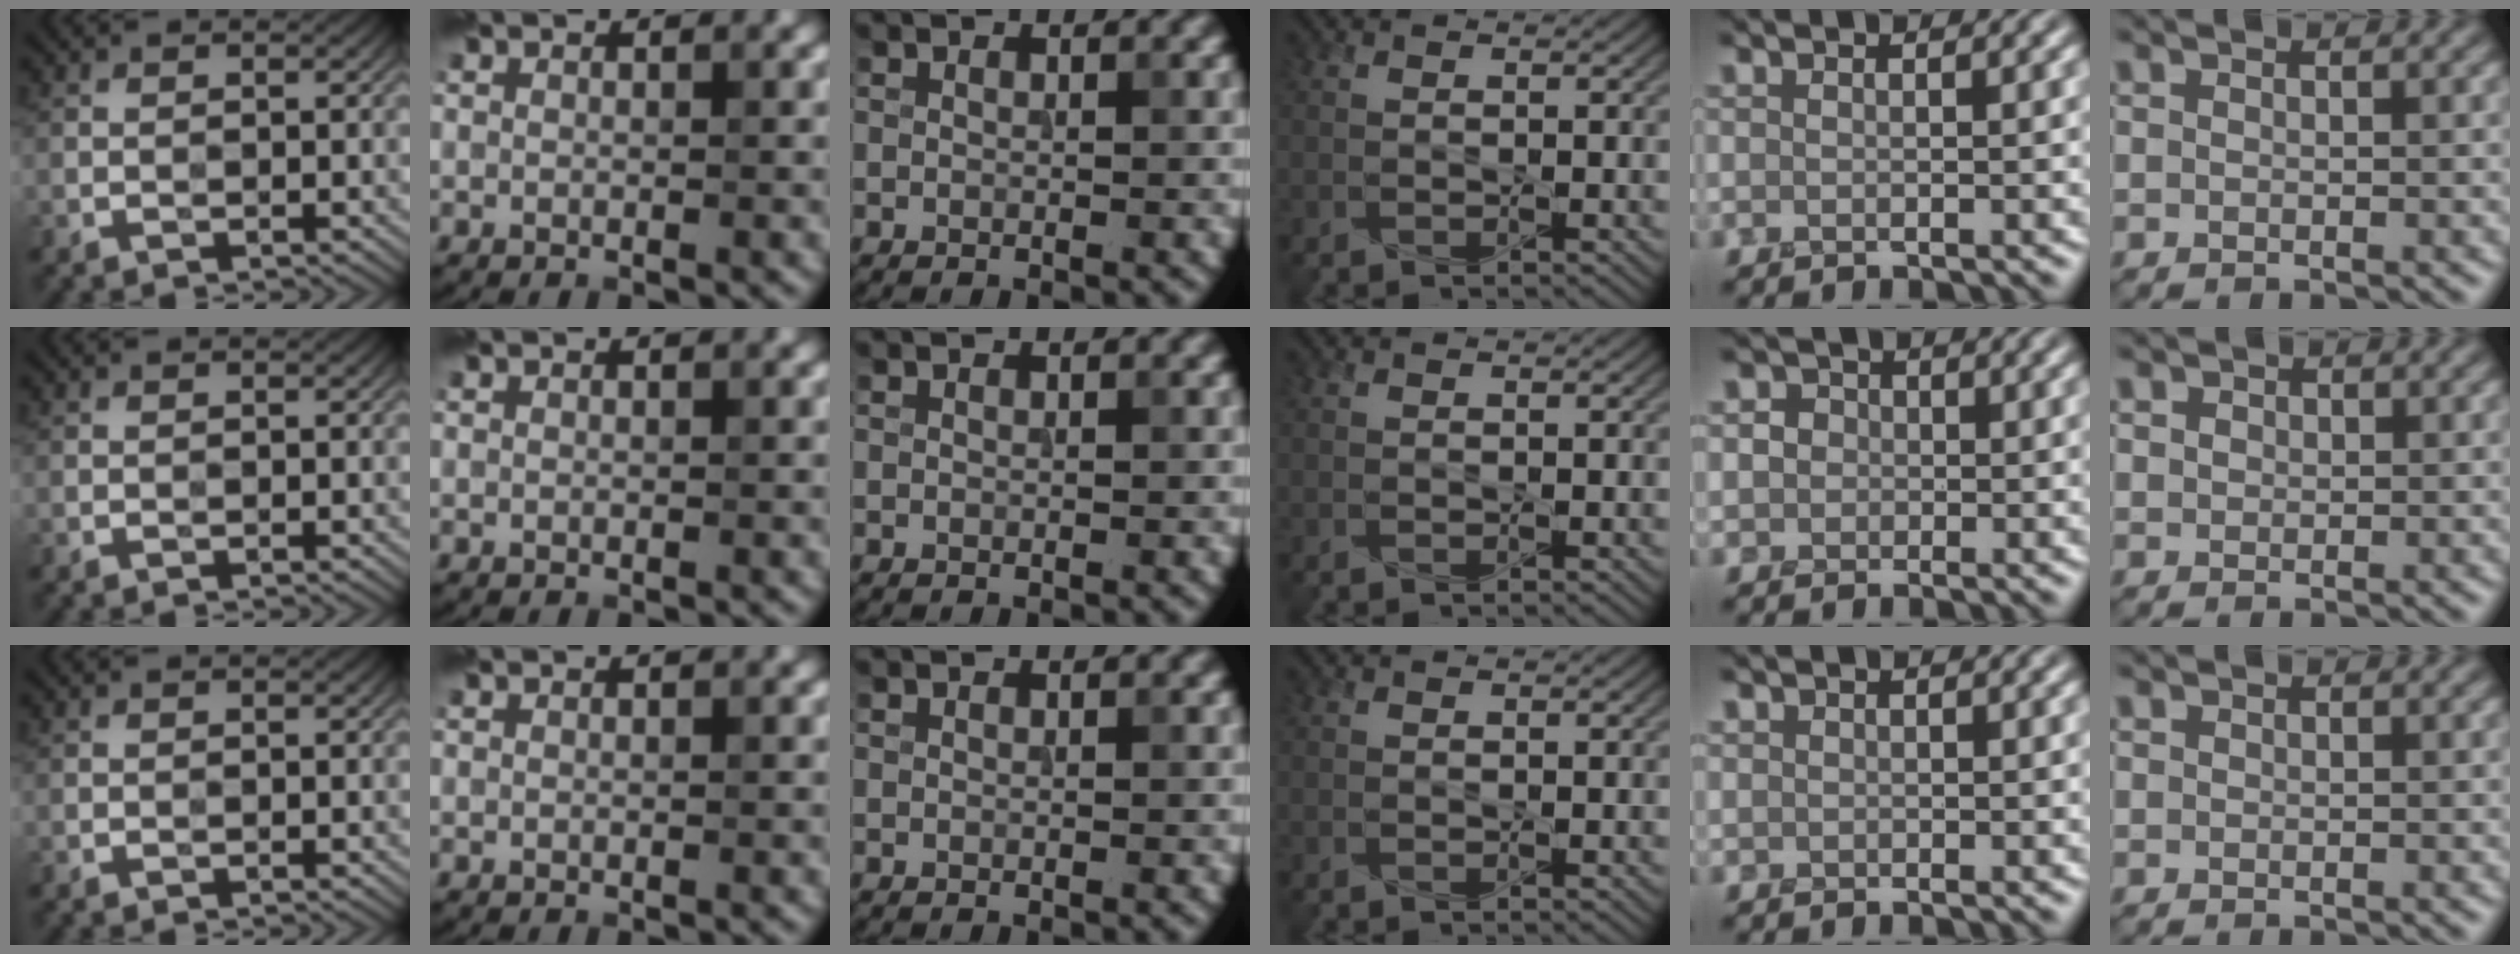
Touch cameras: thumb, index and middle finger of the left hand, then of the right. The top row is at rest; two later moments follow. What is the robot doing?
{"motion": "press", "object": "stapler"}